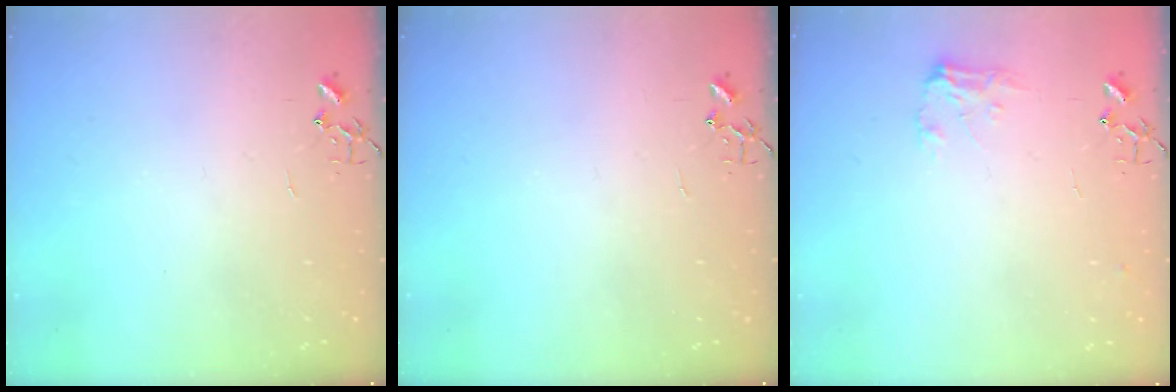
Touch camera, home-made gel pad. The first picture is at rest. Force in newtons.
{"total": 0.0}
{"total": 7.9, "press": 7.9, "slide": 0.5}